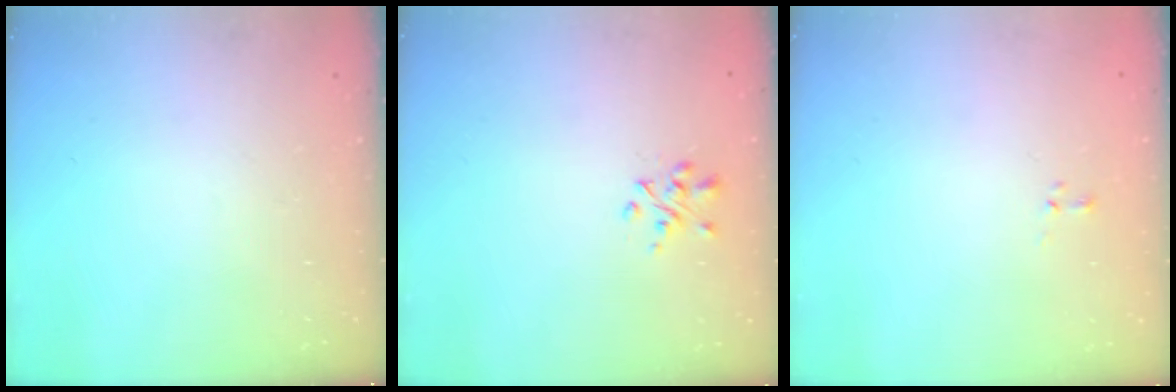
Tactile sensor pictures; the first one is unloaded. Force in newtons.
{"total": 2.0, "press": 1.9, "slide": 0.5}
{"total": 0.0}